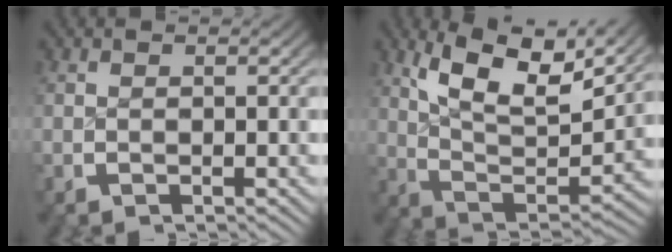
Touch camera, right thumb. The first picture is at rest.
{"total": 13.1, "force": [4.2, 7.3, 10.0], "torque": [-0.179, -0.008, 0.062]}